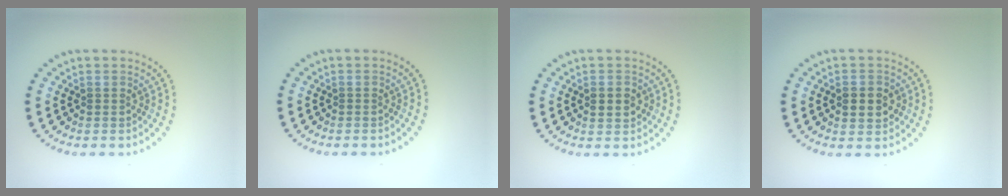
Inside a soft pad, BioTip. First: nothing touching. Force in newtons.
{"total": 0.0}
{"total": 1.8, "press": 1.8, "slide": 0.3}
{"total": 2.6, "press": 2.6, "slide": 0.2}